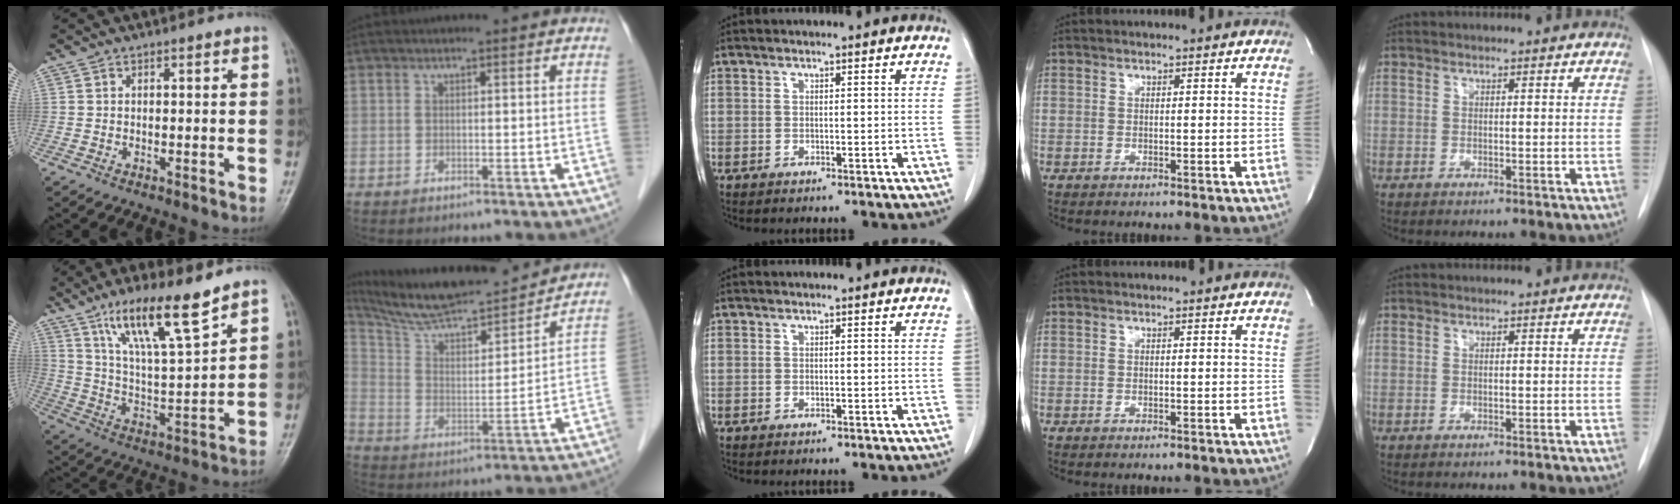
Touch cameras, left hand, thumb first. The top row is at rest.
{"thumb": {"total": 14.3, "force": [9.8, 2.3, 10.2], "torque": [-0.173, -0.056, 0.187]}, "index": {"total": 18.0, "force": [16.9, 1.3, 6.1], "torque": [-0.112, 0.001, 0.275]}}